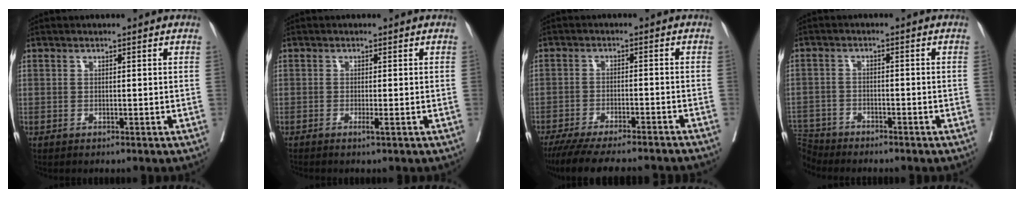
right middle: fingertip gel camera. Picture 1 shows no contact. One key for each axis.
{"total": 0.9, "fx": -0.4, "fy": -0.3, "fz": 0.7, "tx": -0.016, "ty": -0.003, "tz": -0.009}
{"total": 17.7, "fx": -15.9, "fy": 2.1, "fz": 7.6, "tx": -0.129, "ty": -0.032, "tz": -0.218}
{"total": 6.0, "fx": -5.6, "fy": 2.0, "fz": -0.4, "tx": 0.002, "ty": -0.002, "tz": -0.109}